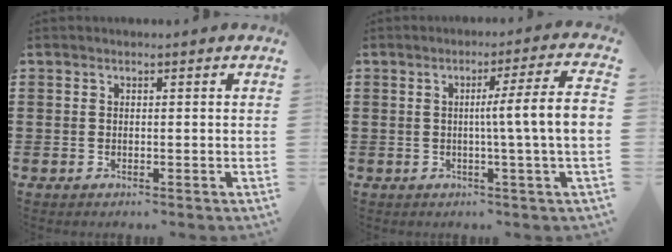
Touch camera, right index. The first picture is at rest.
{"total": 7.7, "force": [-0.1, -0.8, 7.6], "torque": [-0.129, -0.013, -0.009]}